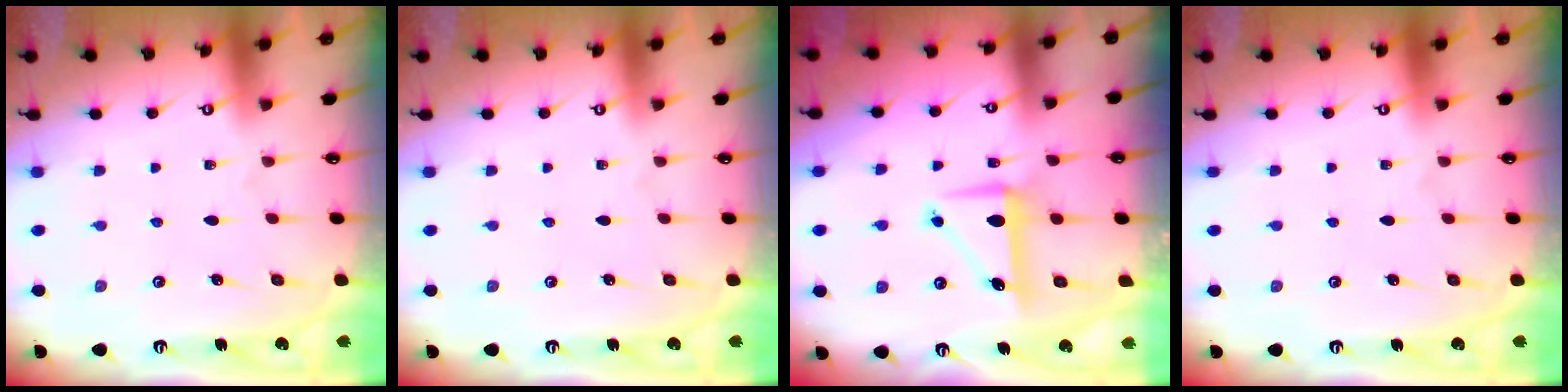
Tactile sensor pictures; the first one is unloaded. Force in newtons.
{"total": 0.0}
{"total": 8.3, "press": 8.3, "slide": 0.4}
{"total": 0.0}